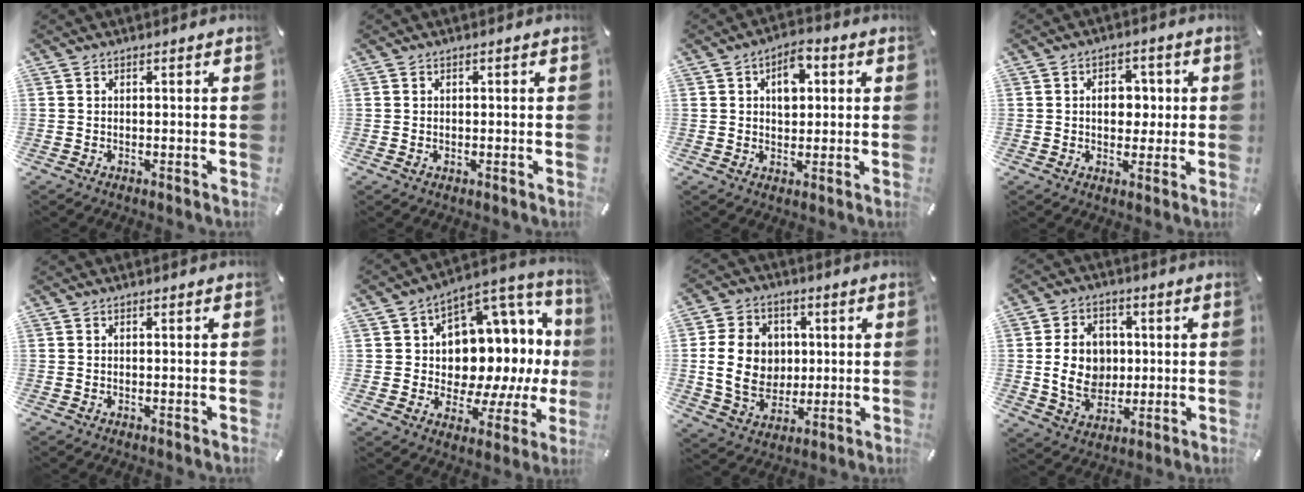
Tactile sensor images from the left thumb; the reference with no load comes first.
{"total": 0.6, "force": [0.0, 0.5, 0.4], "torque": [-0.008, 0.003, -0.002]}
{"total": 6.9, "force": [1.7, 4.6, 4.9], "torque": [-0.061, -0.003, 0.021]}
{"total": 7.3, "force": [0.5, 5.4, 4.9], "torque": [-0.061, 0.000, 0.000]}
{"total": 0.0}
{"total": 14.8, "force": [2.2, 11.5, 9.0], "torque": [-0.104, -0.051, 0.043]}
{"total": 13.3, "force": [1.1, 11.3, 6.9], "torque": [-0.140, 0.011, 0.025]}
{"total": 12.3, "force": [0.7, 9.9, 7.3], "torque": [-0.141, 0.010, 0.013]}